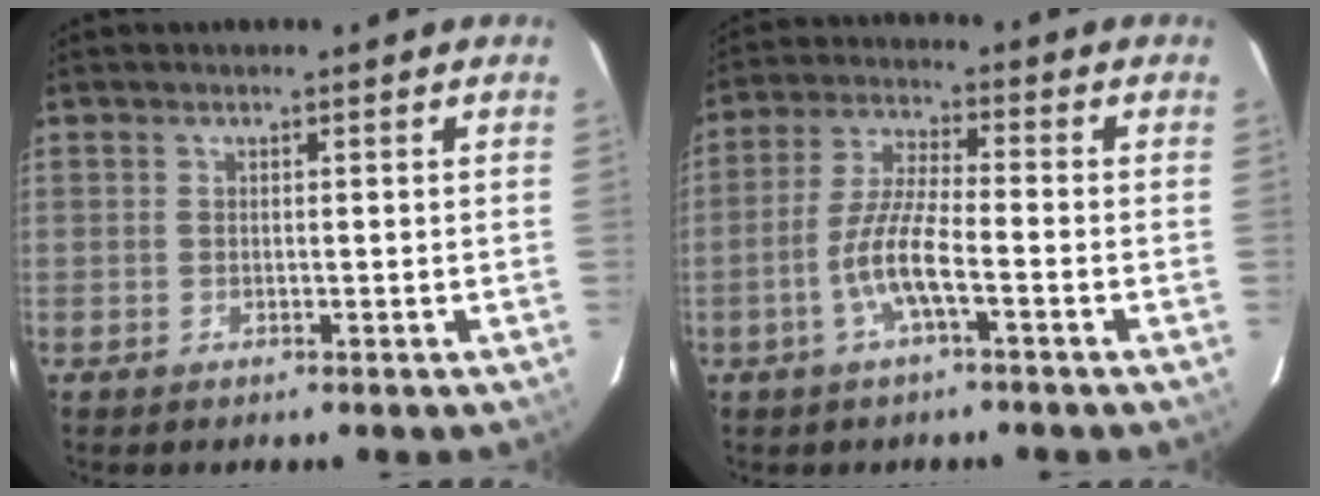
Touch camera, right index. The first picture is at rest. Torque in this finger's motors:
{"motor_torque": [1.32, -0.53, 0.73, 0.19]}